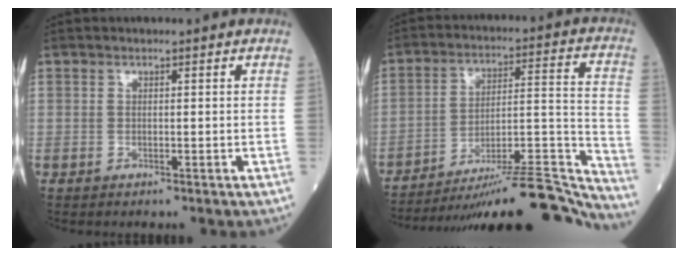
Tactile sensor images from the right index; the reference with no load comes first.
{"total": 25.0, "force": [-23.0, 0.1, 9.8], "torque": [-0.083, 0.010, -0.334]}